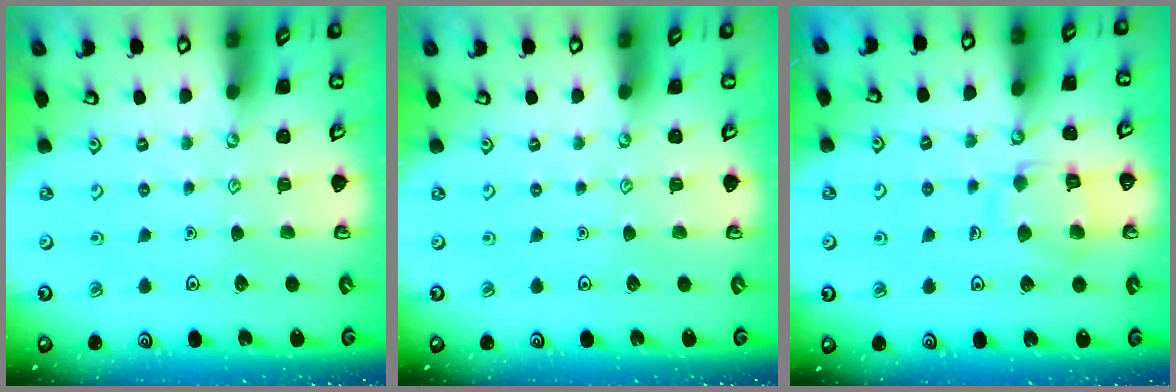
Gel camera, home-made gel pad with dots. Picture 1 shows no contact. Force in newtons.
{"total": 0.0}
{"total": 10.9, "press": 10.9, "slide": 0.8}